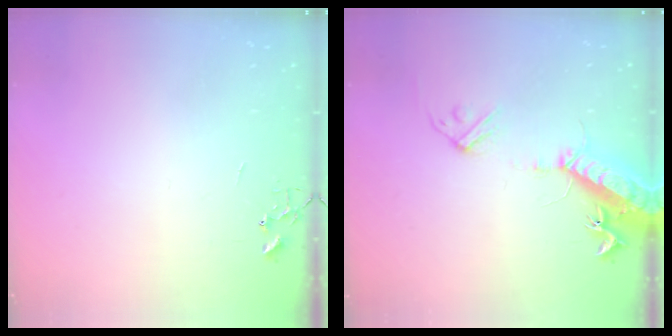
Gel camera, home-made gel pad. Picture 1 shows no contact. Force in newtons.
{"total": 17.3, "press": 16.8, "slide": 3.9}